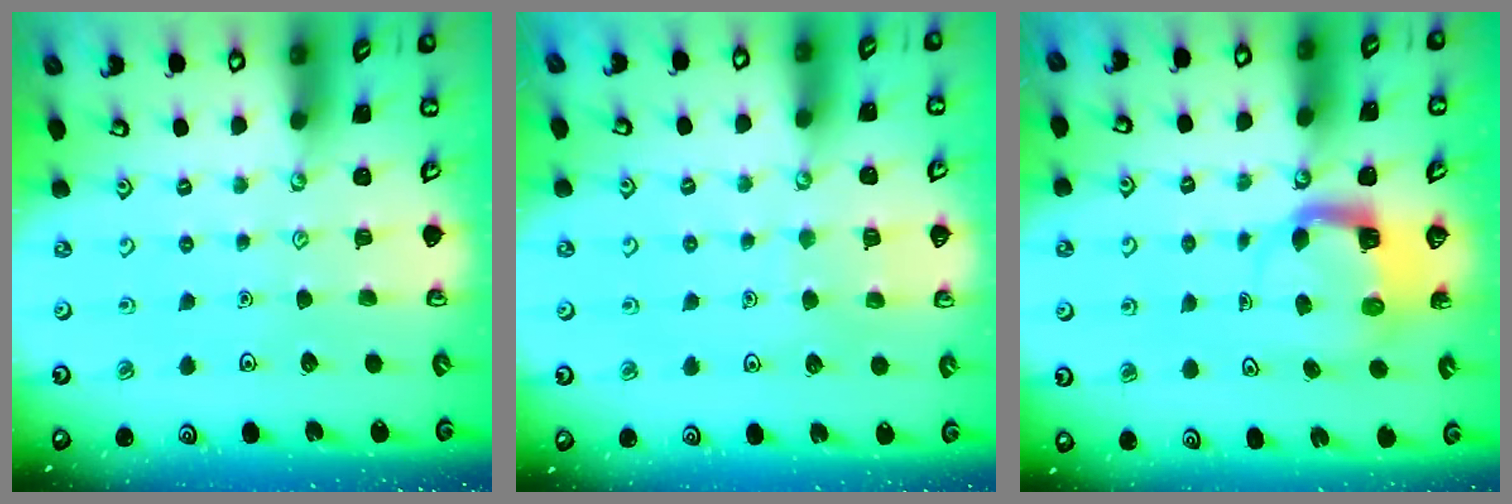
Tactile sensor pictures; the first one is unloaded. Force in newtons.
{"total": 4.7, "press": 4.6, "slide": 0.4}
{"total": 4.4, "press": 4.4, "slide": 0.3}